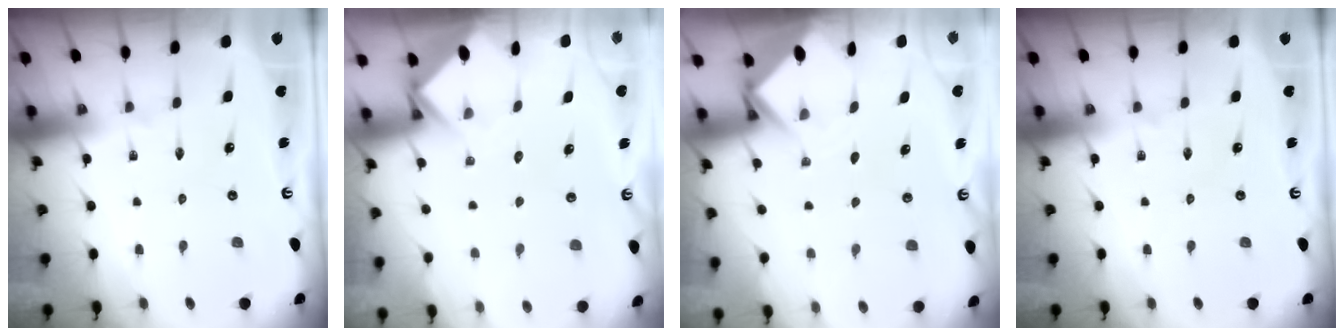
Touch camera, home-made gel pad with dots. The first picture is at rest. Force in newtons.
{"total": 3.6, "press": 3.6, "slide": 0.3}
{"total": 3.8, "press": 3.8, "slide": 0.2}
{"total": 0.0}